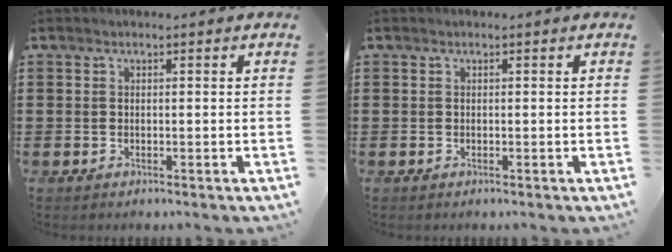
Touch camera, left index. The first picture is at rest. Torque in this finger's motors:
{"motor_torque": [0.00, 0.00, 0.00, 0.00]}